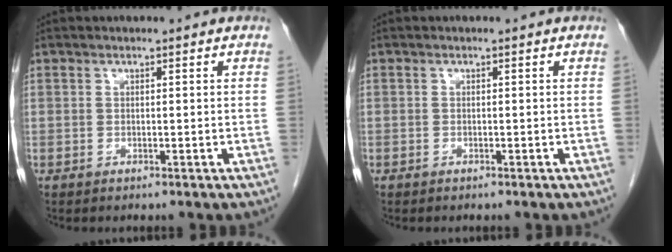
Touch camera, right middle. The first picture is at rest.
{"total": 0.0}